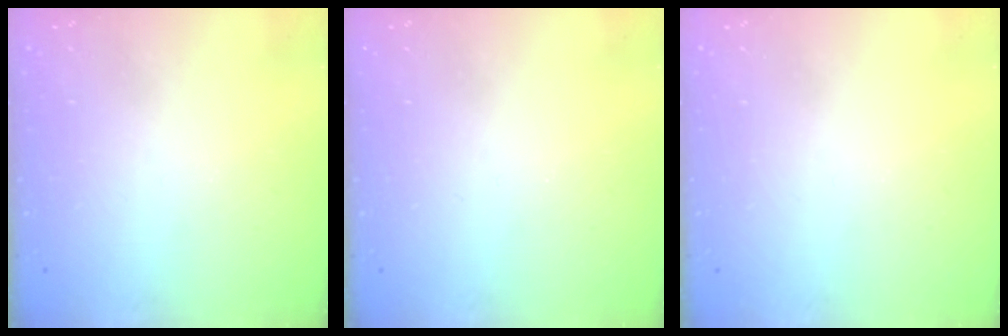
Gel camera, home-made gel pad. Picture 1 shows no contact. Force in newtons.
{"total": 0.0}
{"total": 0.0}